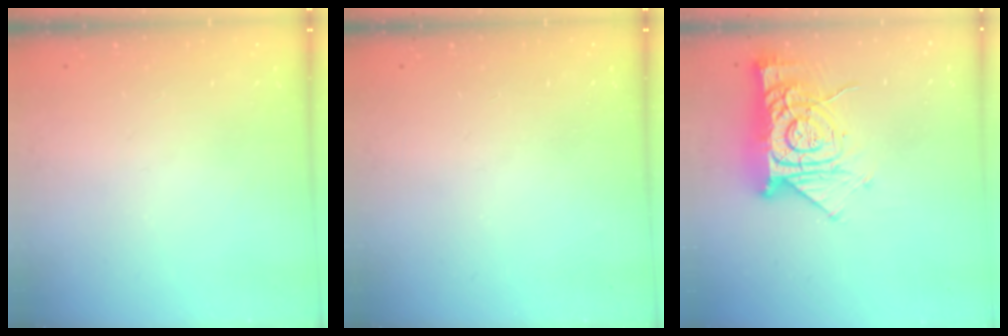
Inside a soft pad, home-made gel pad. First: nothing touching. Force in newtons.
{"total": 0.0}
{"total": 15.5, "press": 15.5, "slide": 1.4}